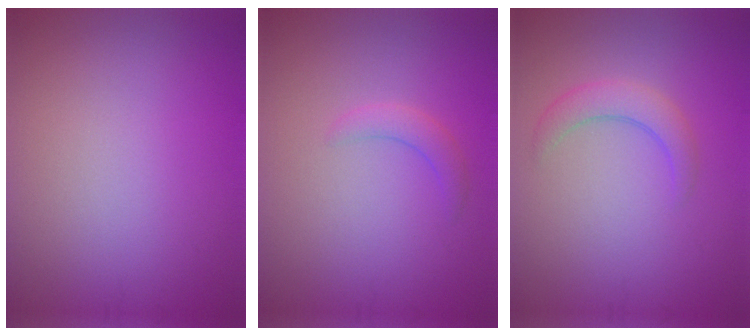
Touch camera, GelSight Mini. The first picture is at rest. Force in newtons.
{"total": 1.6, "press": 1.6, "slide": 0.1}
{"total": 2.4, "press": 2.4, "slide": 0.1}